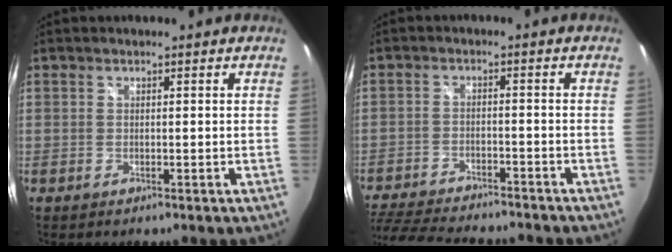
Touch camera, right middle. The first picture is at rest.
{"total": 17.4, "force": [-15.0, 4.7, 7.7], "torque": [-0.174, -0.027, -0.229]}